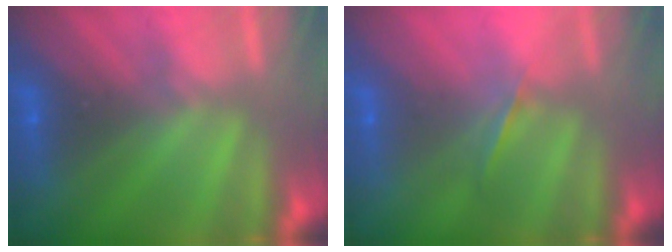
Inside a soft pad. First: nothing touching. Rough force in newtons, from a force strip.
{"total": 1.3}